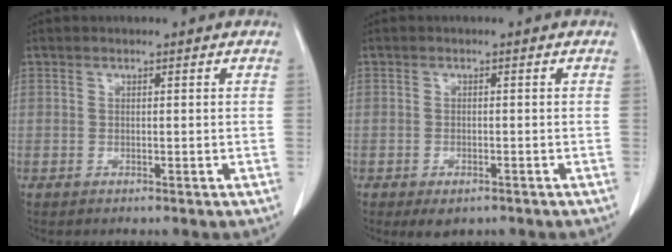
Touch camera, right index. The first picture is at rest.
{"total": 2.7, "force": [-1.7, 1.4, 1.6], "torque": [-0.022, -0.002, -0.014]}